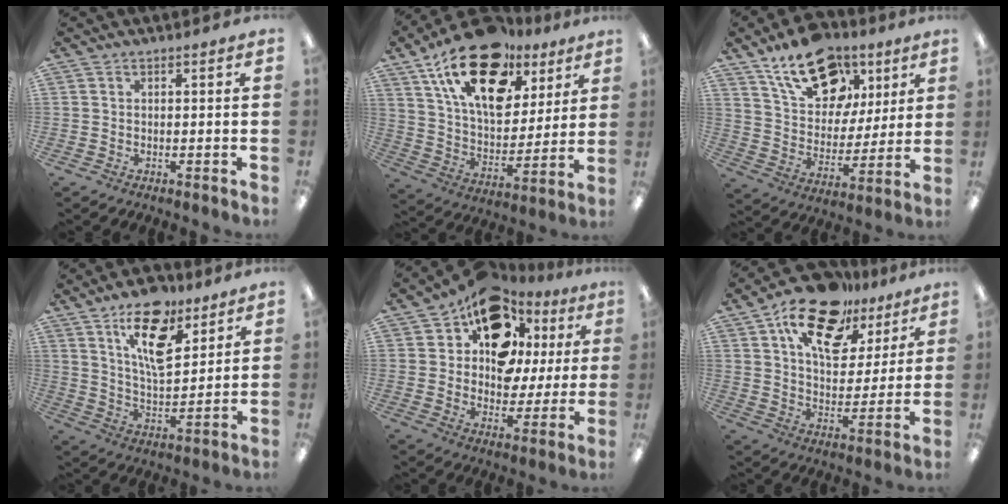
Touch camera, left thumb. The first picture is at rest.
{"total": 22.4, "force": [12.9, 12.4, 13.5], "torque": [-0.231, -0.063, 0.226]}
{"total": 19.8, "force": [12.1, 12.1, 10.1], "torque": [-0.157, -0.054, 0.213]}
{"total": 16.7, "force": [10.2, 7.8, 10.8], "torque": [-0.164, -0.043, 0.172]}
{"total": 14.2, "force": [8.2, 9.5, 6.7], "torque": [-0.120, -0.057, 0.153]}
{"total": 19.2, "force": [12.7, 9.6, 10.7], "torque": [-0.181, -0.060, 0.221]}